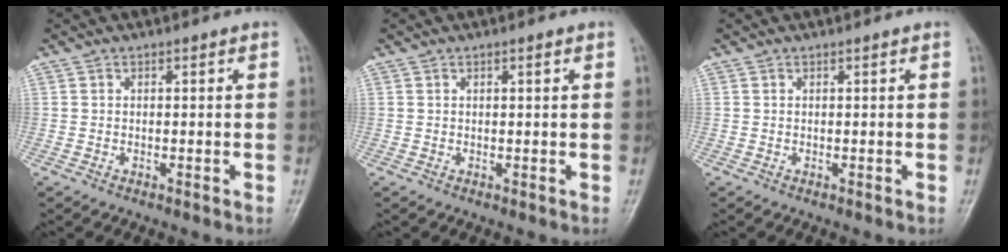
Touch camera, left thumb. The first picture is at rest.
{"total": 0.7, "force": [0.3, 0.2, 0.6], "torque": [-0.010, 0.001, 0.004]}
{"total": 0.0}